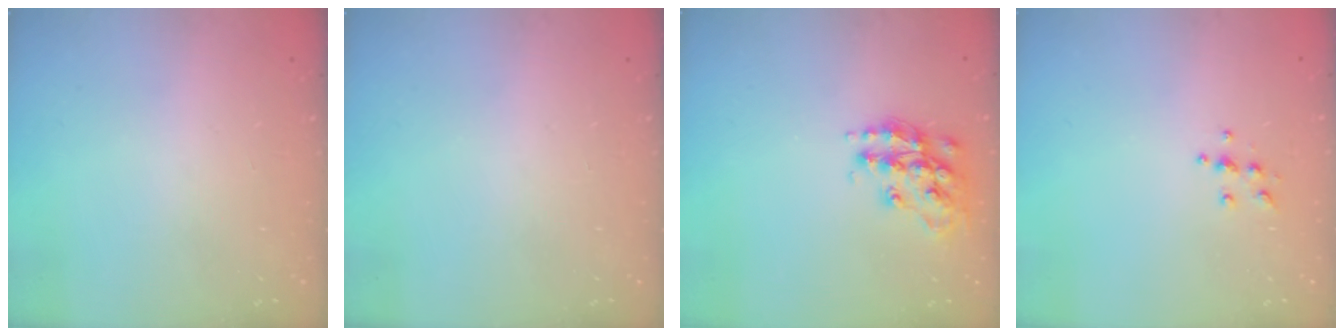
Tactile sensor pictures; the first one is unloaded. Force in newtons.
{"total": 0.0}
{"total": 15.1, "press": 15.0, "slide": 1.0}
{"total": 4.6, "press": 4.6, "slide": 0.5}